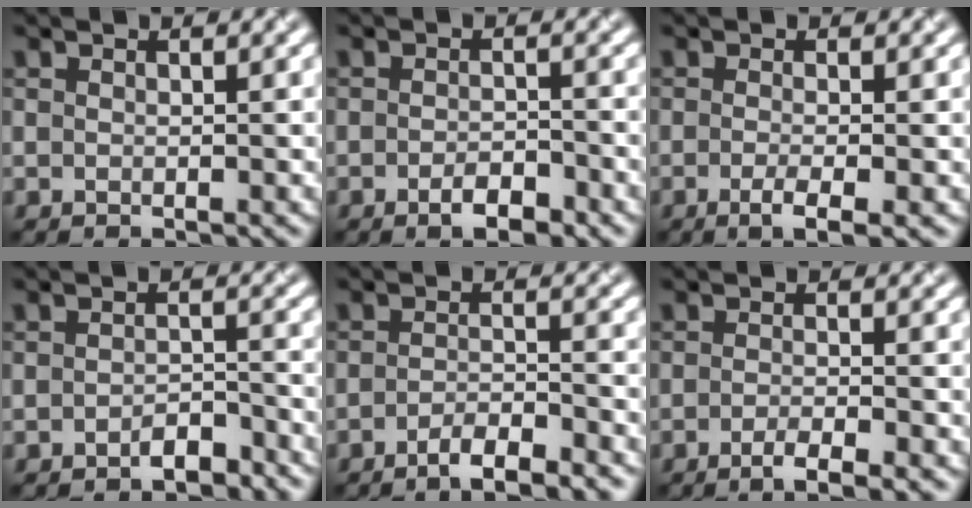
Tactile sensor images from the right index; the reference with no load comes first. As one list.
[{"total": 2.5, "force": [-1.4, 0.9, 1.9], "torque": [-0.029, -0.001, -0.023]}, {"total": 2.7, "force": [-0.9, 0.7, 2.5], "torque": [-0.041, -0.008, -0.018]}, {"total": 2.1, "force": [-1.6, 0.7, 1.1], "torque": [-0.015, 0.006, -0.029]}, {"total": 3.3, "force": [-2.4, 0.7, 2.2], "torque": [-0.030, 0.005, -0.048]}, {"total": 2.8, "force": [-1.5, 0.7, 2.3], "torque": [-0.033, -0.001, -0.031]}]